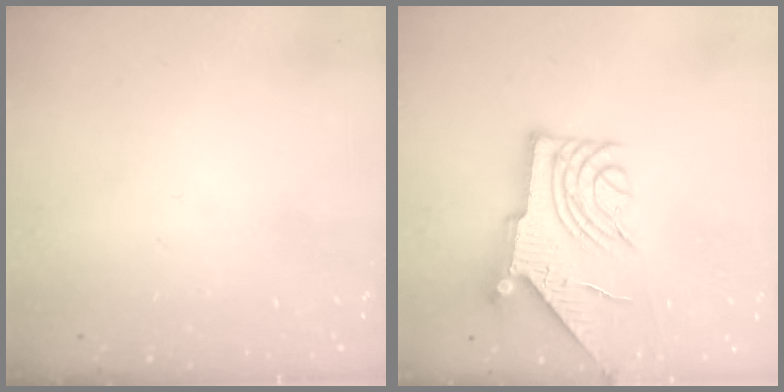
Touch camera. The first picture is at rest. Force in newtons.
{"total": 9.5, "press": 9.4, "slide": 0.9}